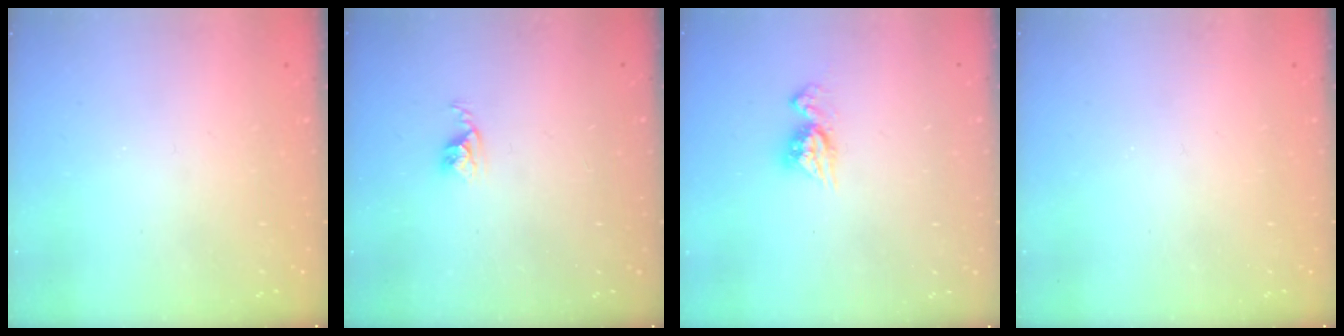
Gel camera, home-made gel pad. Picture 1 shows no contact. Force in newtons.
{"total": 2.5, "press": 2.5, "slide": 0.4}
{"total": 7.5, "press": 7.4, "slide": 0.8}
{"total": 0.0}